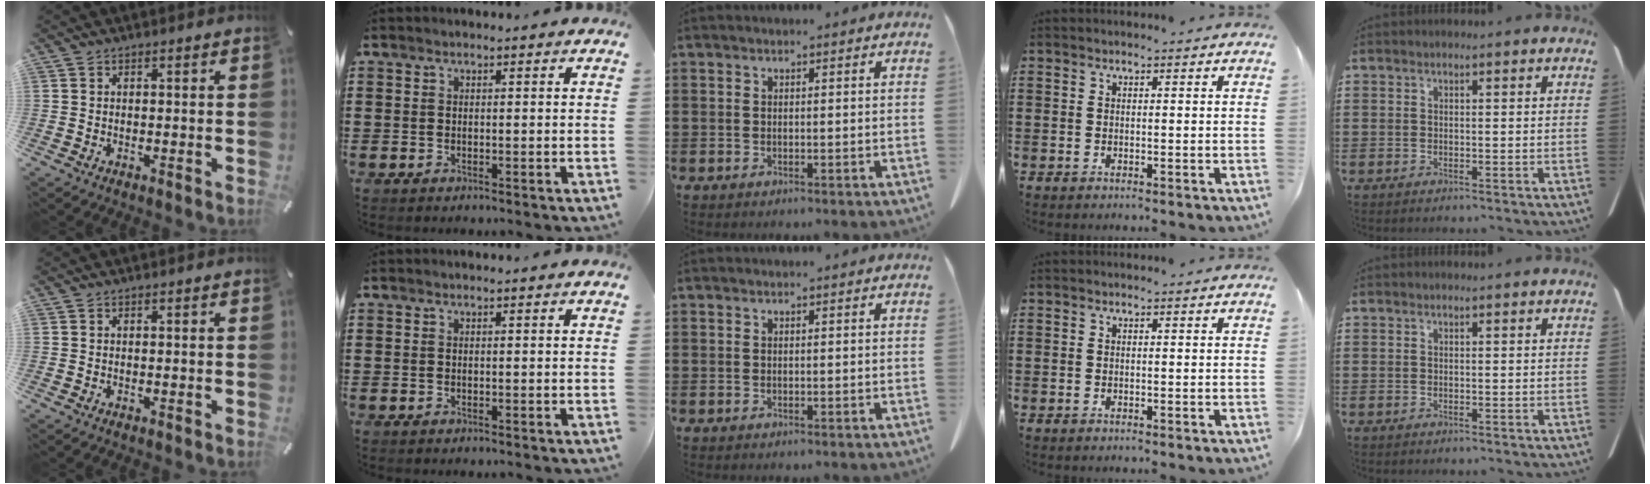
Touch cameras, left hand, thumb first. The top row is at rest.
{}